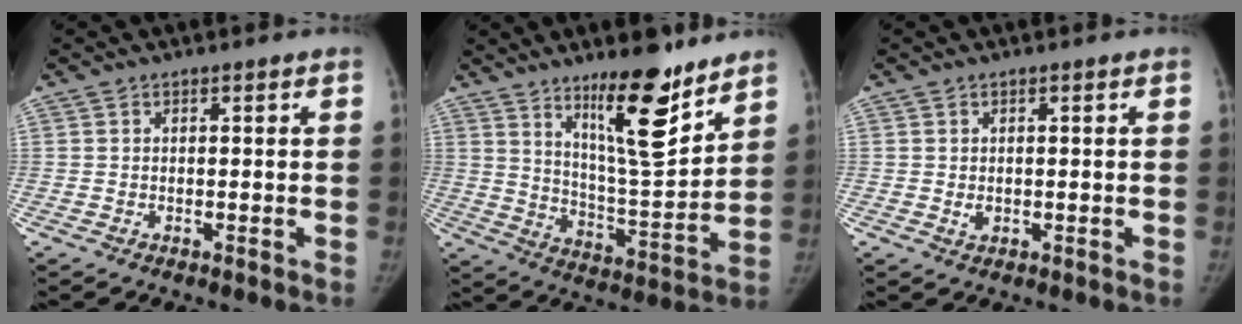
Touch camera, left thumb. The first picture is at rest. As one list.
[{"total": 16.1, "force": [10.9, 3.8, 11.3], "torque": [-0.151, -0.089, 0.187]}, {"total": 1.3, "force": [0.0, 1.0, 0.8], "torque": [-0.012, -0.002, 0.004]}]